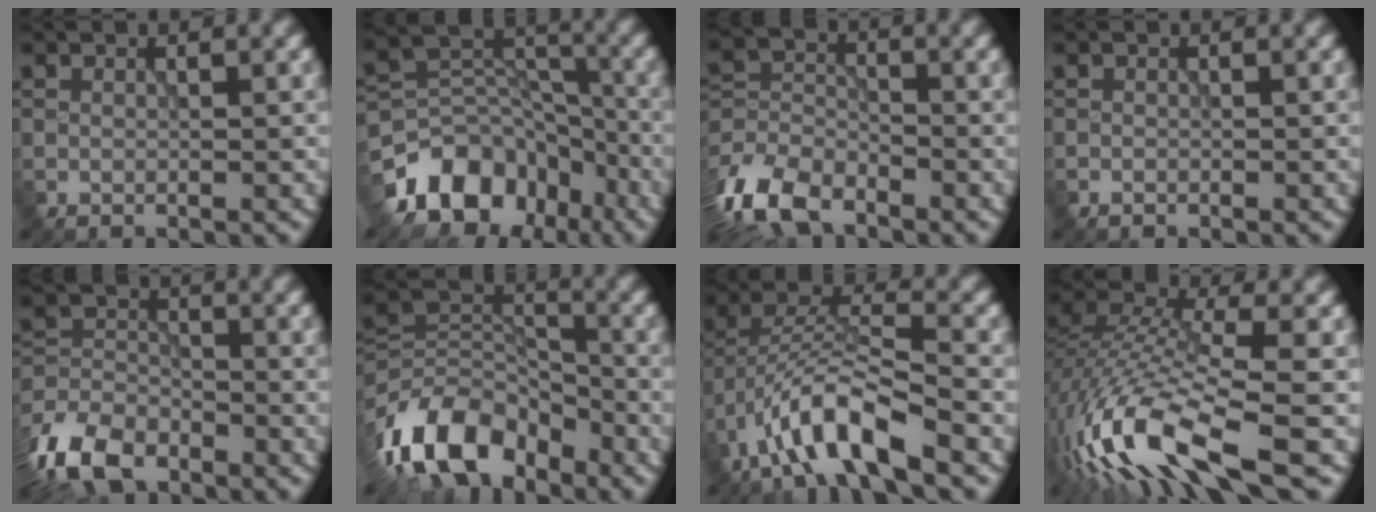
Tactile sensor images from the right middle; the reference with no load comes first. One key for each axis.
{"total": 9.9, "fx": -6.3, "fy": 6.5, "fz": 4.0, "tx": -0.062, "ty": 0.009, "tz": -0.115}
{"total": 7.2, "fx": -4.9, "fy": 3.7, "fz": 3.7, "tx": -0.078, "ty": -0.008, "tz": -0.109}
{"total": 0.0}
{"total": 7.2, "fx": -5.1, "fy": 3.7, "fz": 3.5, "tx": -0.072, "ty": -0.007, "tz": -0.110}
{"total": 10.8, "fx": -6.6, "fy": 6.0, "fz": 6.1, "tx": -0.104, "ty": -0.003, "tz": -0.138}
{"total": 8.4, "fx": -5.1, "fy": 2.3, "fz": 6.2, "tx": -0.111, "ty": 0.012, "tz": -0.100}
{"total": 13.4, "fx": -6.5, "fy": 4.3, "fz": 10.9, "tx": -0.229, "ty": 0.000, "tz": -0.124}